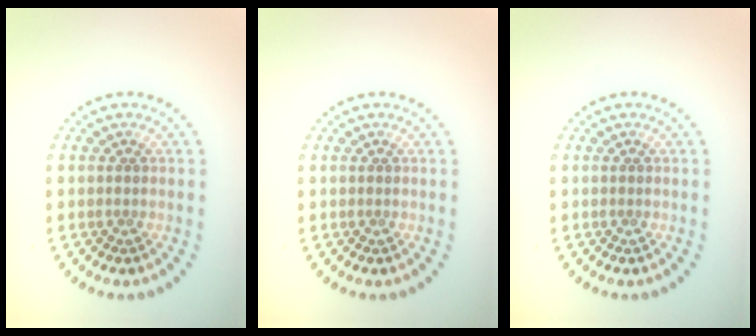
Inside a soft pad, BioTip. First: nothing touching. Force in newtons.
{"total": 0.0}
{"total": 0.0}